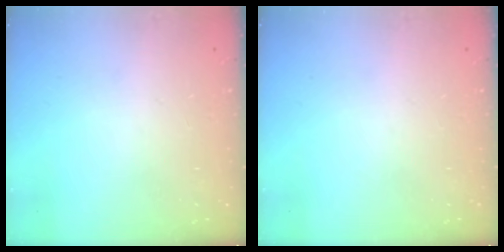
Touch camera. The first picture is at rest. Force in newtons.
{"total": 0.0}